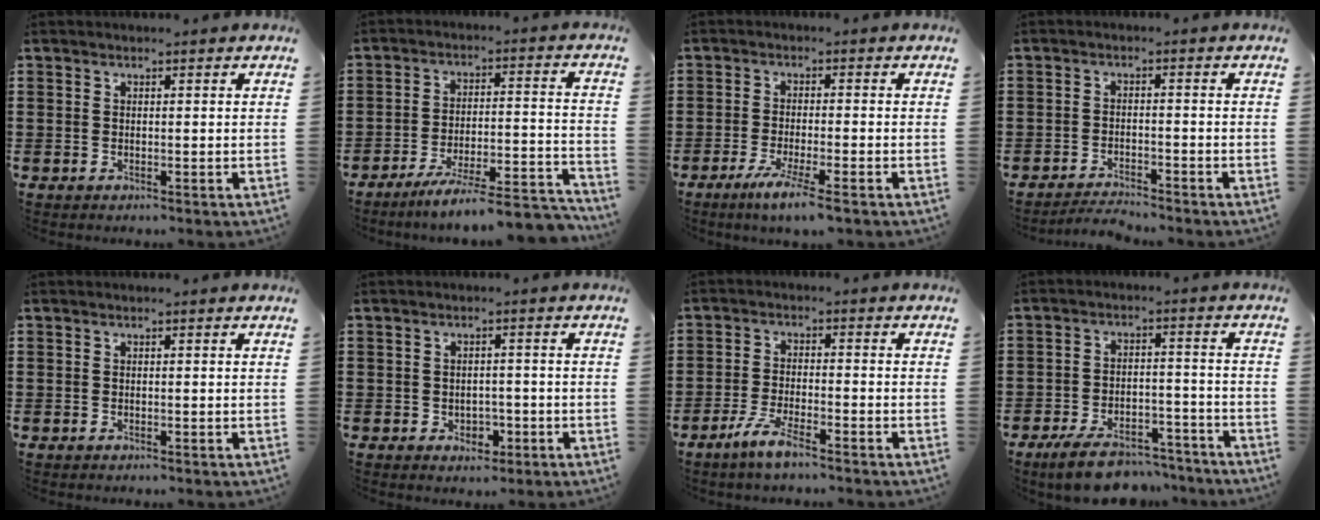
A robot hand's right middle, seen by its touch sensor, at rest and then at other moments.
{"total": 7.7, "force": [-6.7, 0.0, 3.6], "torque": [-0.054, -0.004, -0.126]}
{"total": 4.3, "force": [-2.9, -0.2, 3.1], "torque": [-0.063, -0.013, -0.052]}
{"total": 2.5, "force": [-2.5, 0.0, 0.3], "torque": [-0.010, 0.000, -0.053]}
{"total": 0.0}
{"total": 2.0, "force": [-0.8, 1.6, 1.0], "torque": [-0.015, 0.000, -0.020]}
{"total": 4.4, "force": [-3.3, 0.4, 2.9], "torque": [-0.068, -0.007, -0.063]}
{"total": 7.8, "force": [-6.8, 2.1, 3.3], "torque": [-0.062, 0.015, -0.129]}